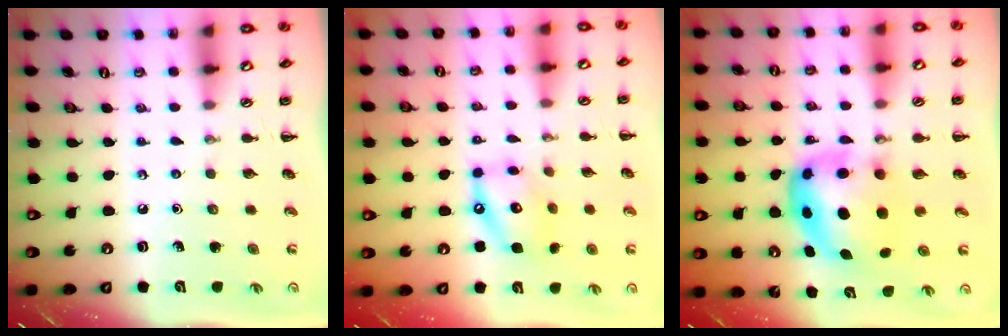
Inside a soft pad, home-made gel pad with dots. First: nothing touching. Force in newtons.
{"total": 12.5, "press": 12.3, "slide": 2.3}
{"total": 7.5, "press": 7.3, "slide": 1.7}